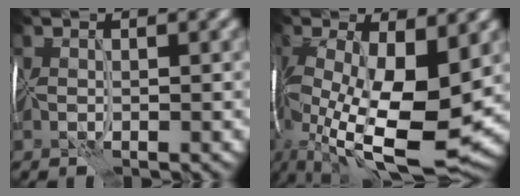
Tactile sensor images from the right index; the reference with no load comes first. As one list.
[{"total": 14.2, "force": [-3.1, 6.0, 12.6], "torque": [-0.233, -0.029, -0.039]}]